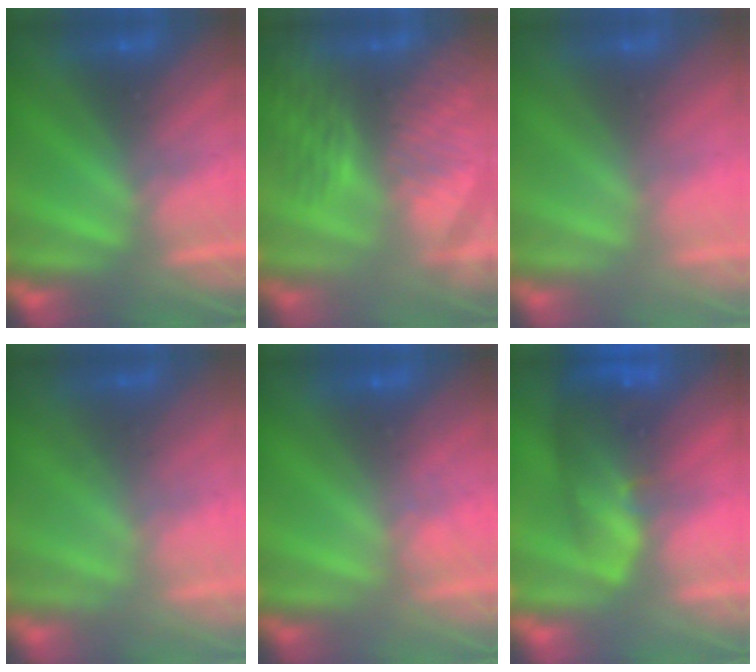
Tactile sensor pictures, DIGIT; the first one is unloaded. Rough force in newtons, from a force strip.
{"total": 9.2}
{"total": 2.3}
{"total": 2.2}
{"total": 1.8}
{"total": 11.6}